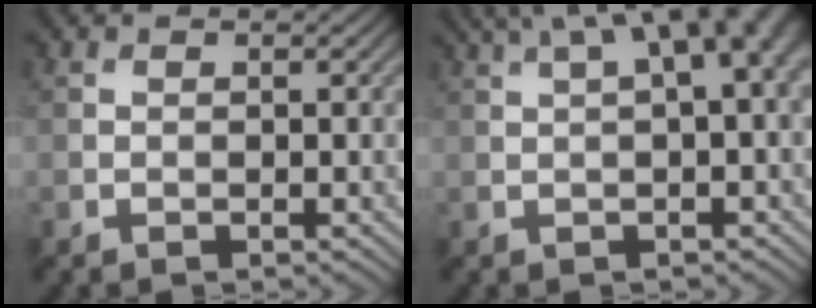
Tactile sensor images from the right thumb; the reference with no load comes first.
{"total": 8.6, "force": [2.7, 2.7, 7.7], "torque": [-0.111, 0.022, 0.052]}